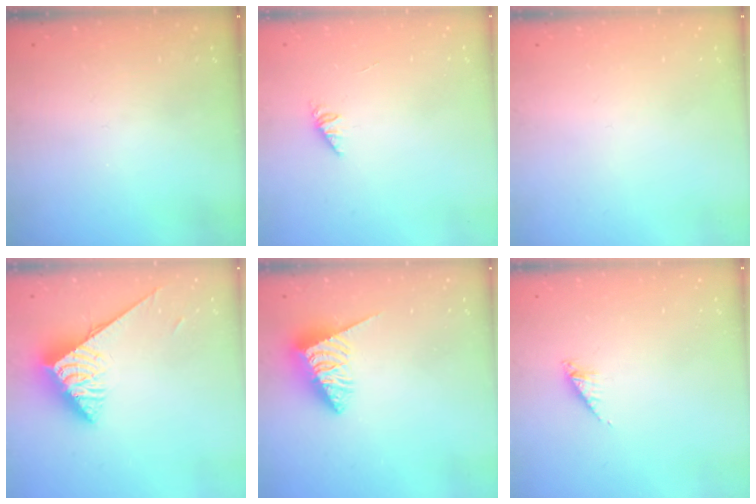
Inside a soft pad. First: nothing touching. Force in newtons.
{"total": 1.0, "press": 1.0, "slide": 0.3}
{"total": 0.0}
{"total": 4.4, "press": 4.4, "slide": 0.5}
{"total": 3.7, "press": 3.7, "slide": 0.1}
{"total": 3.8, "press": 3.8, "slide": 0.5}